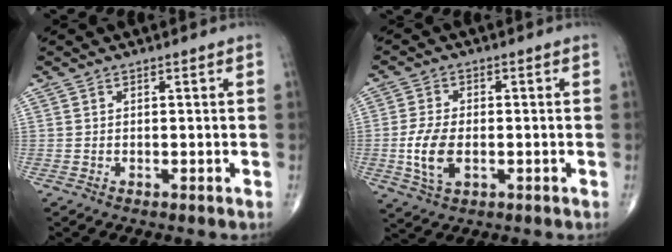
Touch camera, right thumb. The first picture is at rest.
{"total": 7.4, "force": [-1.4, 4.1, 6.0], "torque": [-0.127, -0.002, -0.024]}